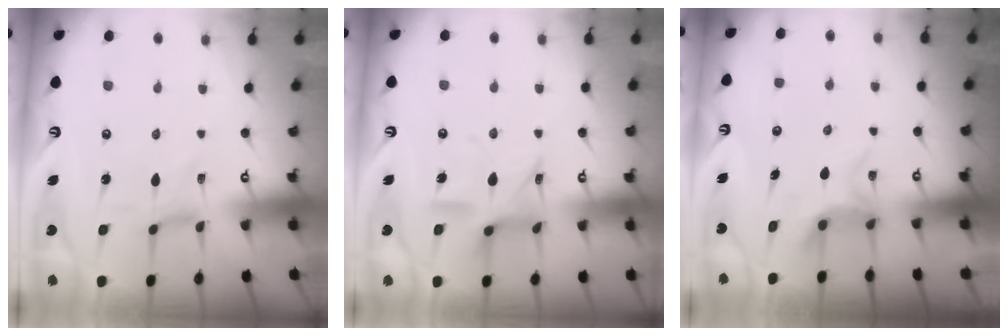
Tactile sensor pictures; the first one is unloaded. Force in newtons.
{"total": 12.7, "press": 12.6, "slide": 0.9}
{"total": 6.4, "press": 6.4, "slide": 0.3}